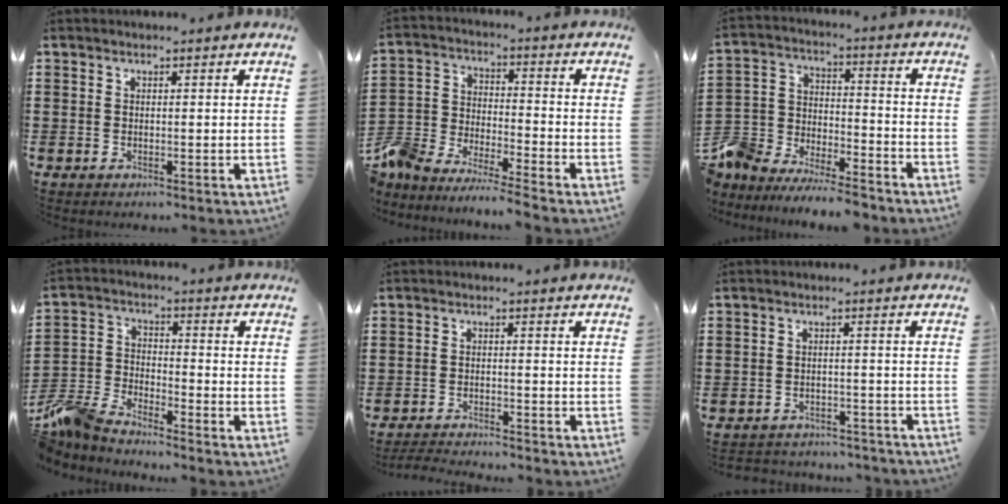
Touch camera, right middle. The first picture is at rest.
{"total": 6.3, "force": [-6.2, 0.5, 0.4], "torque": [-0.028, -0.003, -0.133]}
{"total": 8.1, "force": [-7.7, 2.5, 0.6], "torque": [-0.026, 0.019, -0.158]}
{"total": 6.7, "force": [-6.3, 1.3, 1.9], "torque": [-0.060, 0.000, -0.130]}
{"total": 2.7, "force": [-2.7, -0.1, 0.3], "torque": [-0.009, -0.003, -0.056]}
{"total": 2.7, "force": [-2.7, 0.3, 0.0], "torque": [-0.008, -0.001, -0.058]}